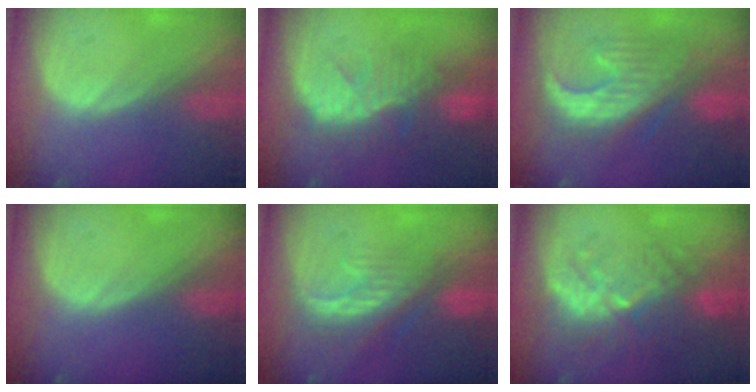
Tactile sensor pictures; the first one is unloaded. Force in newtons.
{"total": 10.4, "press": 8.9, "slide": 5.4}
{"total": 10.0, "press": 9.8, "slide": 1.9}
{"total": 0.0}
{"total": 7.9, "press": 7.1, "slide": 3.5}
{"total": 9.6, "press": 9.0, "slide": 3.1}